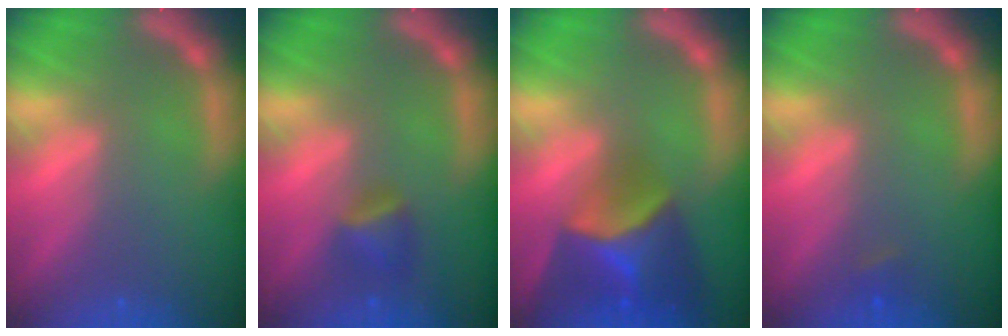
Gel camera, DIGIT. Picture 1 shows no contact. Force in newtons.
{"total": 2.4}
{"total": 8.4}
{"total": 0.9}